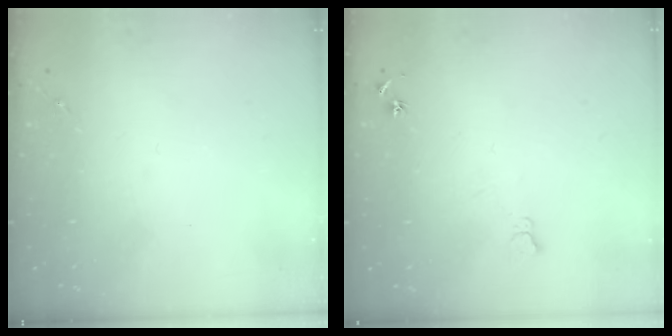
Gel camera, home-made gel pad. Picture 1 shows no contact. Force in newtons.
{"total": 6.2, "press": 6.1, "slide": 0.8}